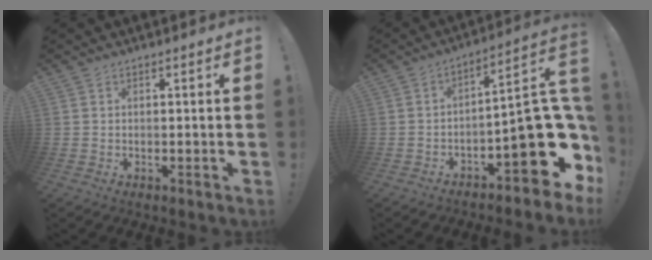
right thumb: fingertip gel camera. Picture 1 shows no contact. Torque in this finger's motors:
{"motor_torque": [2.53, 2.29, 1.42, -1.35, 0.35]}